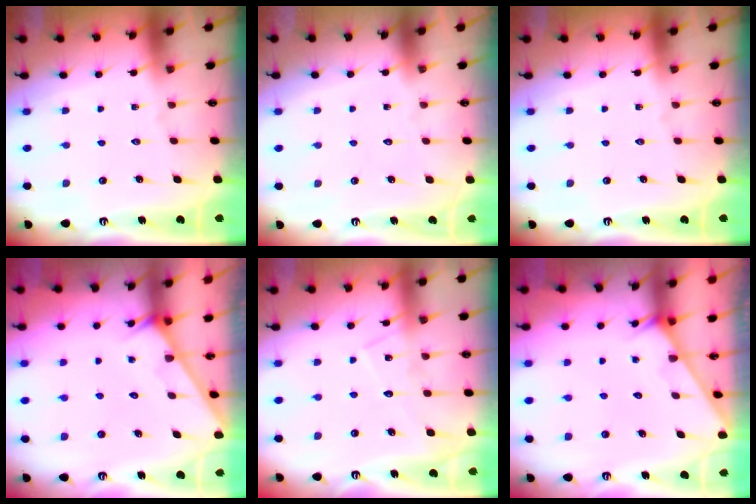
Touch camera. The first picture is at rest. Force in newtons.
{"total": 1.6, "press": 1.6, "slide": 0.1}
{"total": 0.0}
{"total": 2.2, "press": 2.2, "slide": 0.2}
{"total": 9.4, "press": 9.4, "slide": 0.8}
{"total": 1.4, "press": 1.4, "slide": 0.1}